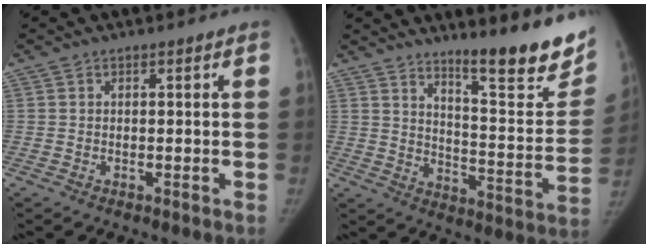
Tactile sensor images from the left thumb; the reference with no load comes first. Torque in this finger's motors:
{"motor_torque": [1.53, -0.20, 1.13, -0.97, 0.03]}